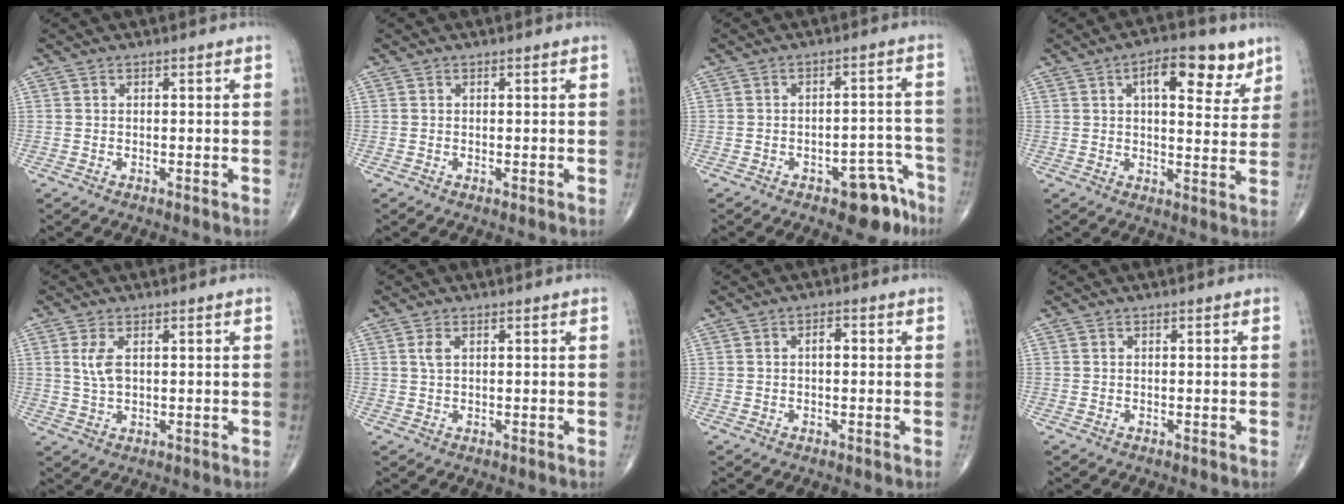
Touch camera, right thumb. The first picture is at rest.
{"total": 0.0}
{"total": 8.1, "force": [-5.3, 3.6, 5.0], "torque": [-0.030, 0.045, -0.067]}
{"total": 11.3, "force": [5.5, 4.9, 8.5], "torque": [-0.092, -0.020, 0.075]}
{"total": 4.2, "force": [1.1, 2.1, 3.5], "torque": [-0.074, -0.003, 0.026]}
{"total": 1.8, "force": [0.6, 0.9, 1.4], "torque": [-0.034, 0.006, 0.015]}
{"total": 2.1, "force": [0.2, 1.1, 1.8], "torque": [-0.028, 0.008, 0.001]}
{"total": 0.0}